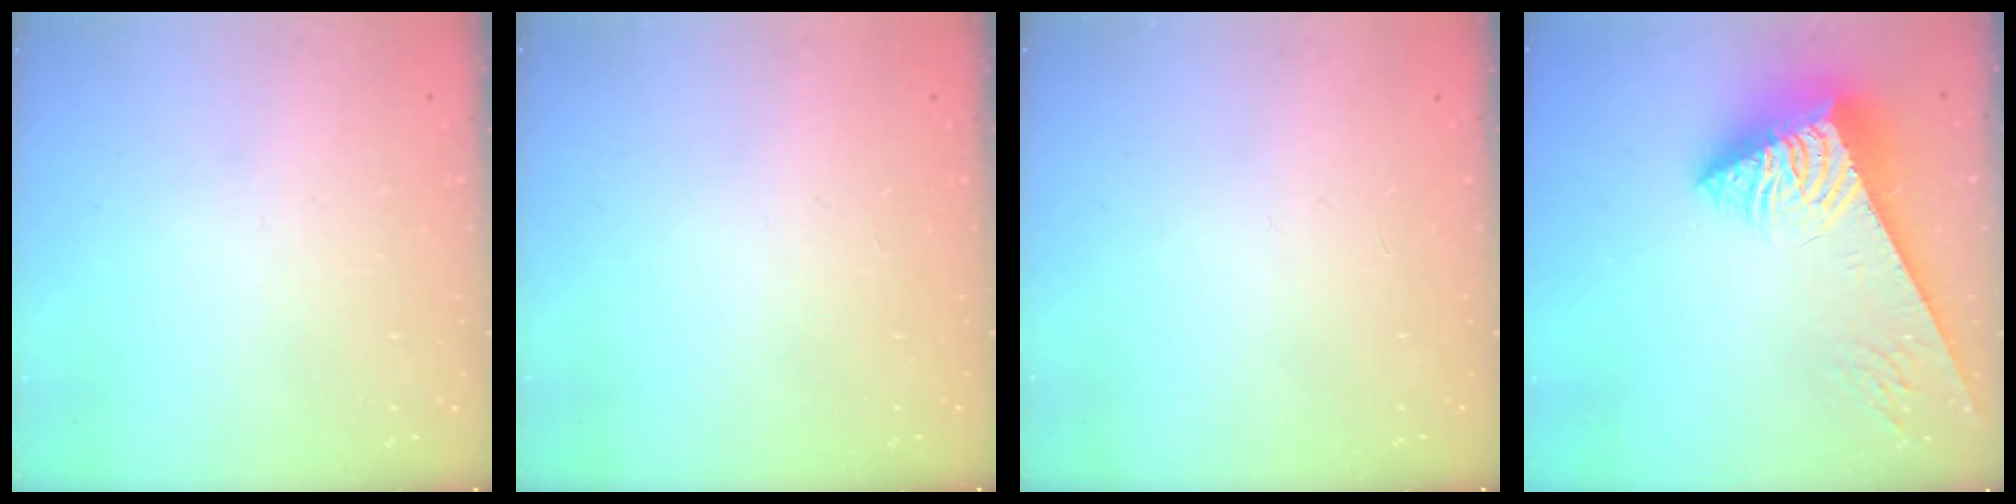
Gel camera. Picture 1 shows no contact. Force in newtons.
{"total": 0.0}
{"total": 0.0}
{"total": 7.8, "press": 7.7, "slide": 1.0}